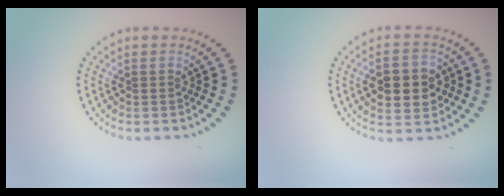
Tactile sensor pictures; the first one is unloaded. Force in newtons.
{"total": 5.1, "press": 5.1, "slide": 0.3}